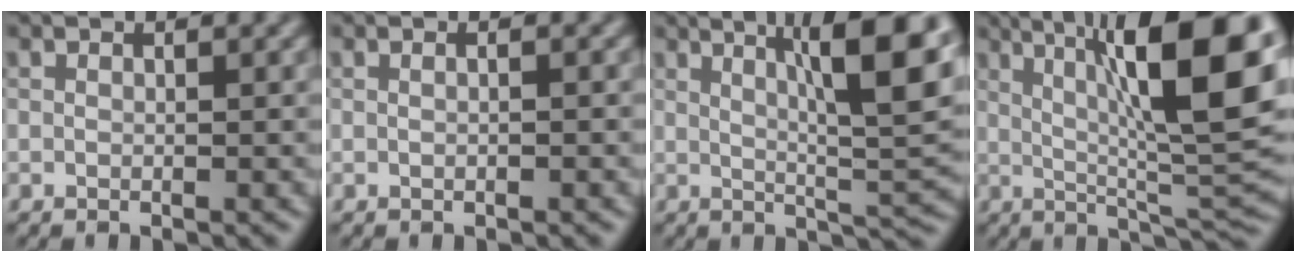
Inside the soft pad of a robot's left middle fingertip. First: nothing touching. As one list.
[{"total": 2.0, "force": [0.6, 1.1, 1.6], "torque": [-0.013, 0.017, -0.015]}, {"total": 11.3, "force": [4.2, 2.5, 10.1], "torque": [-0.123, 0.015, 0.061]}, {"total": 14.4, "force": [4.3, 3.5, 13.3], "torque": [-0.176, 0.012, 0.066]}]